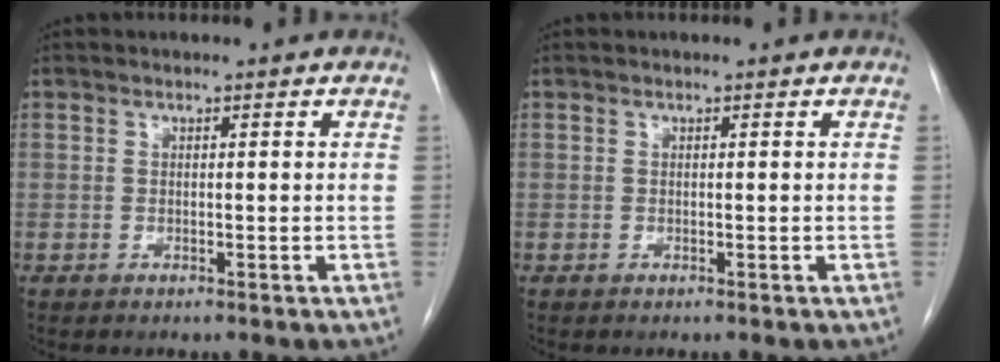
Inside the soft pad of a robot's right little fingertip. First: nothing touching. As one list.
[{"total": 0.0}]